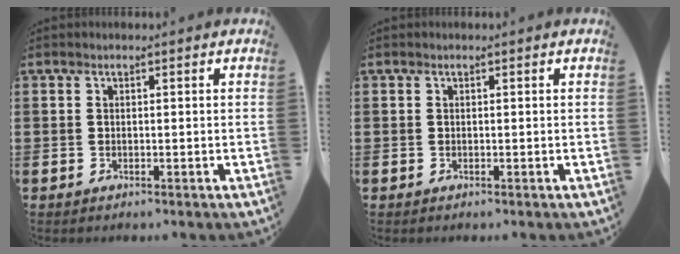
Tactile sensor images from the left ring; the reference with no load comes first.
{"total": 0.0}